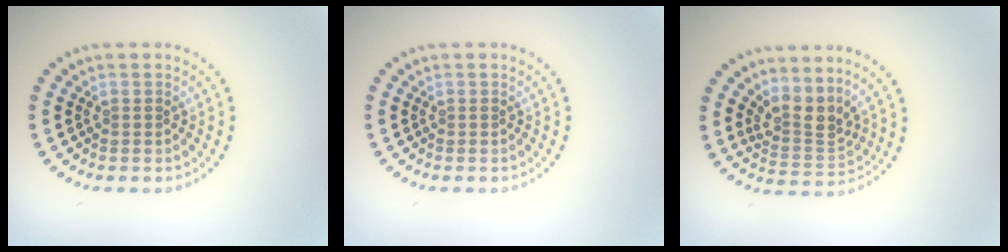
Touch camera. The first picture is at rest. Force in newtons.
{"total": 0.0}
{"total": 3.2, "press": 2.3, "slide": 2.2}